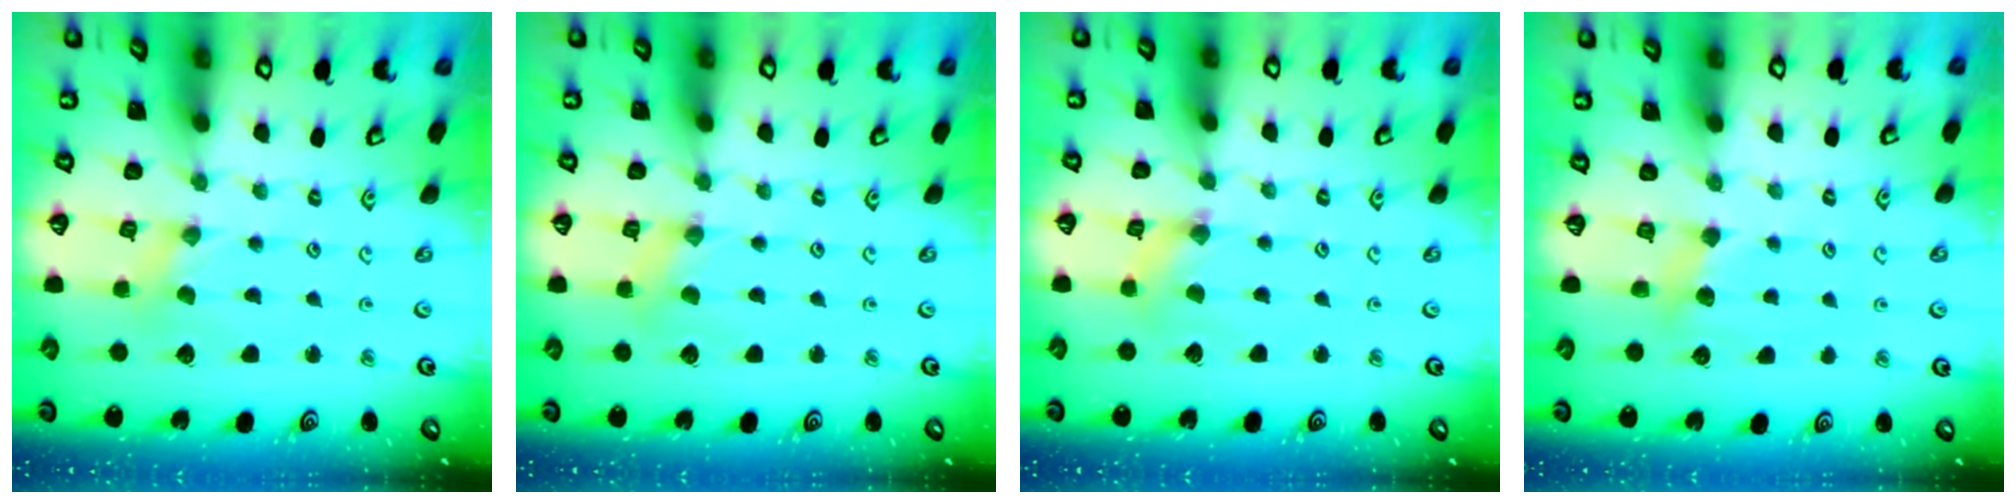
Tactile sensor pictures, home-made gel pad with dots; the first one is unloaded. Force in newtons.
{"total": 1.1, "press": 1.1, "slide": 0.2}
{"total": 1.7, "press": 1.7, "slide": 0.2}
{"total": 3.5, "press": 3.5, "slide": 0.4}